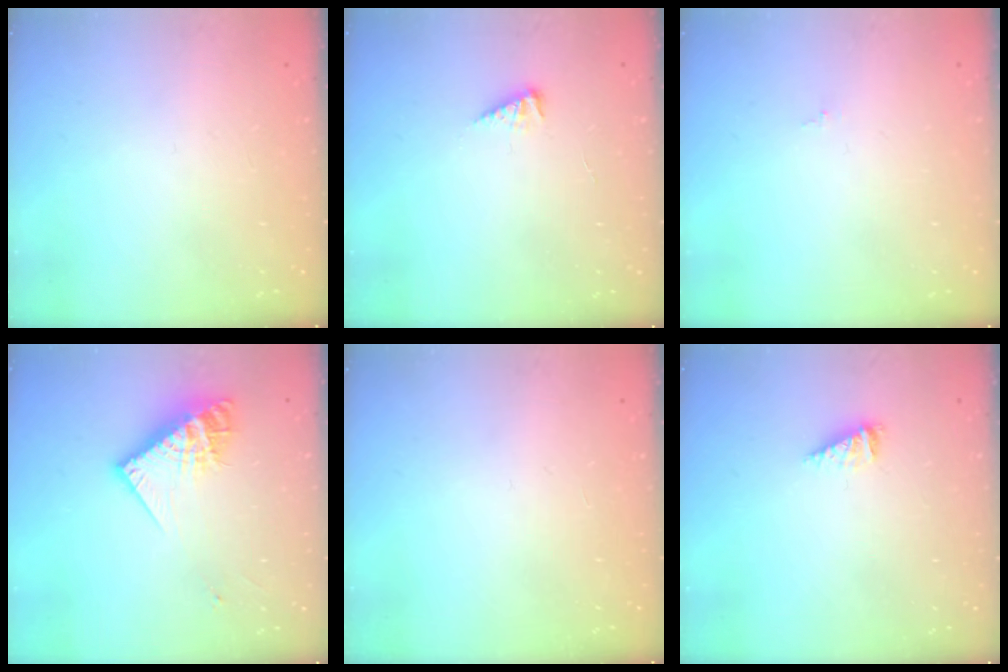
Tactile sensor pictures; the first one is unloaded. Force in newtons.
{"total": 4.1, "press": 4.1, "slide": 0.5}
{"total": 0.0}
{"total": 13.8, "press": 13.7, "slide": 1.0}
{"total": 0.0}
{"total": 3.1, "press": 3.1, "slide": 0.3}